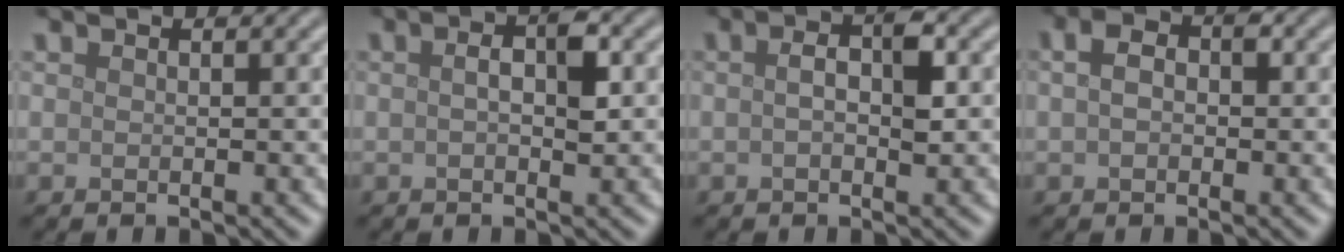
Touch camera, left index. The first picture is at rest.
{"total": 2.9, "force": [0.3, 1.0, 2.8], "torque": [-0.047, 0.006, 0.002]}
{"total": 3.3, "force": [0.3, 1.2, 3.0], "torque": [-0.054, 0.006, 0.000]}
{"total": 2.8, "force": [0.4, 1.8, 2.1], "torque": [-0.038, 0.011, 0.002]}